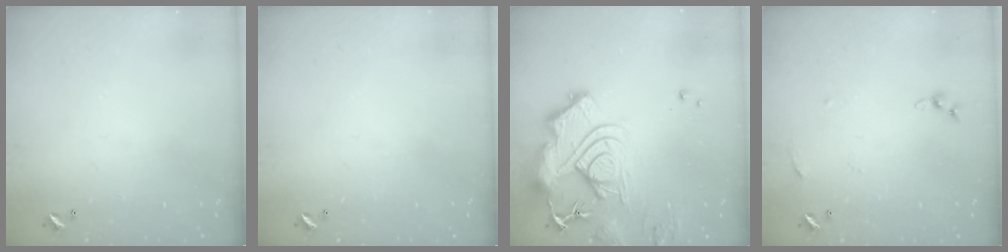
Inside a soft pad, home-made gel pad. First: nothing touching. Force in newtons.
{"total": 0.0}
{"total": 16.2, "press": 16.1, "slide": 1.7}
{"total": 5.1, "press": 5.0, "slide": 0.6}